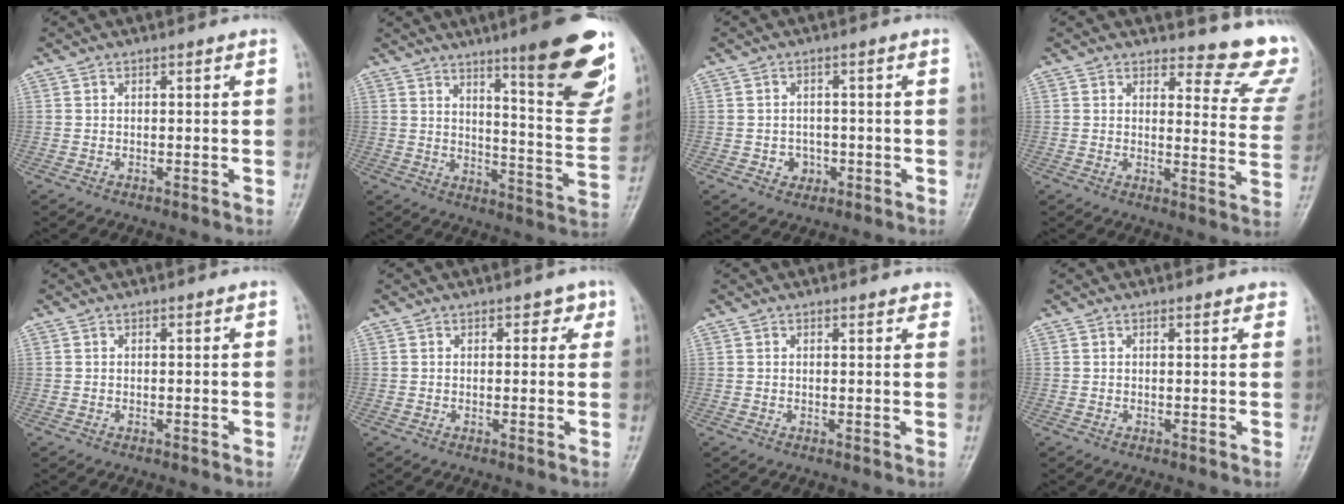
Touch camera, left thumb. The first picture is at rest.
{"total": 20.5, "force": [12.1, 3.5, 16.2], "torque": [-0.173, -0.072, 0.174]}
{"total": 3.1, "force": [-1.1, 2.7, 1.0], "torque": [0.005, 0.008, -0.014]}
{"total": 12.6, "force": [11.7, 3.5, 2.9], "torque": [0.008, -0.126, 0.106]}
{"total": 0.0}
{"total": 2.0, "force": [1.0, 1.3, 1.1], "torque": [0.006, 0.000, 0.007]}
{"total": 2.5, "force": [2.1, 0.9, 0.9], "torque": [0.007, -0.004, 0.014]}
{"total": 1.7, "force": [1.4, 0.6, 0.7], "torque": [0.001, -0.001, 0.011]}